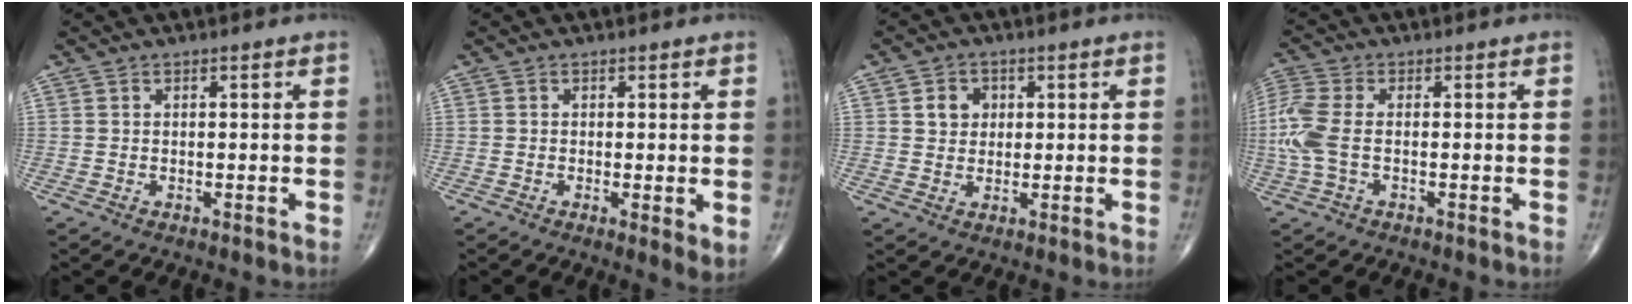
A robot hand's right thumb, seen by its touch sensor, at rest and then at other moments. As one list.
[{"total": 3.1, "force": [-0.3, 0.8, 3.0], "torque": [-0.052, -0.013, -0.010]}, {"total": 4.0, "force": [1.1, 3.4, 1.7], "torque": [-0.006, -0.001, 0.015]}, {"total": 7.3, "force": [-0.7, 3.7, 6.3], "torque": [-0.185, 0.010, -0.018]}]